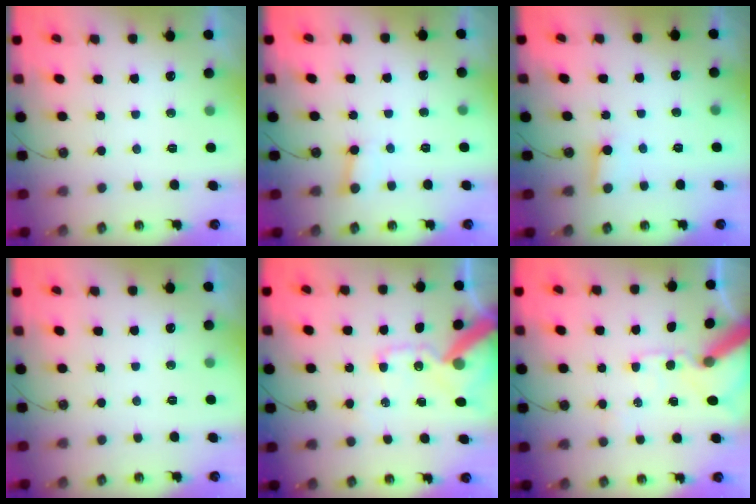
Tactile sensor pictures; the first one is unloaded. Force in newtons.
{"total": 2.3, "press": 2.3, "slide": 0.2}
{"total": 3.5, "press": 3.5, "slide": 0.5}
{"total": 0.0}
{"total": 16.2, "press": 16.0, "slide": 2.3}
{"total": 11.8, "press": 11.7, "slide": 1.7}